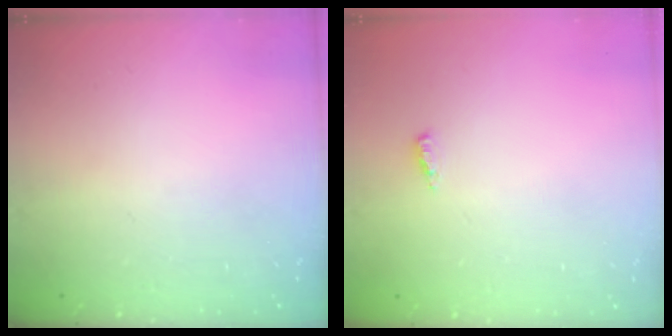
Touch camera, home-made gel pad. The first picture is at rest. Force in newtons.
{"total": 2.7, "press": 2.5, "slide": 1.0}